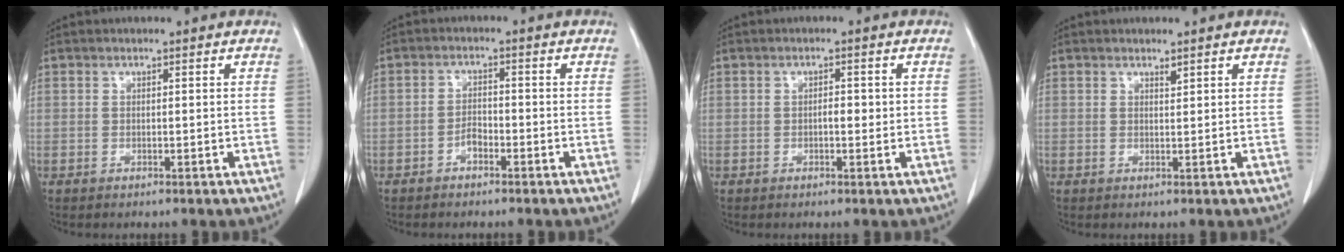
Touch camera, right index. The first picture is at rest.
{"total": 2.1, "force": [-1.4, 0.9, 1.2], "torque": [-0.020, 0.005, -0.025]}
{"total": 1.7, "force": [-0.1, 0.7, 1.5], "torque": [-0.026, 0.003, -0.002]}
{"total": 0.7, "force": [0.6, 0.0, 0.3], "torque": [-0.009, -0.005, 0.011]}